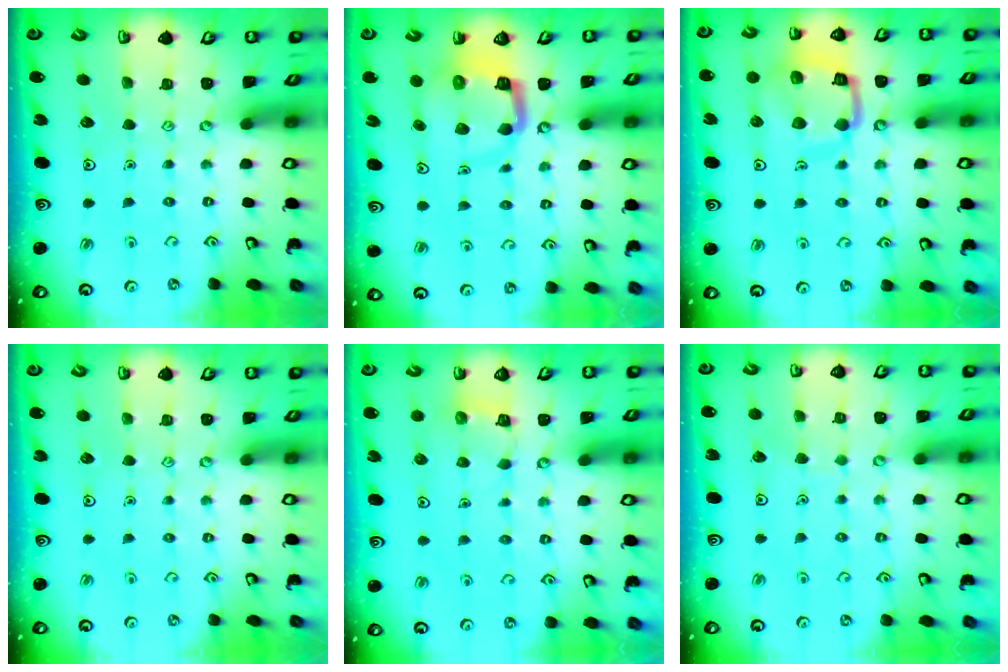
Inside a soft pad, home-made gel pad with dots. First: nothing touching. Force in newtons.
{"total": 7.3, "press": 7.3, "slide": 1.0}
{"total": 14.5, "press": 14.4, "slide": 1.5}
{"total": 0.0}
{"total": 5.4, "press": 5.4, "slide": 0.4}
{"total": 1.4, "press": 1.4, "slide": 0.1}